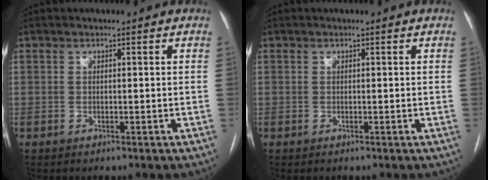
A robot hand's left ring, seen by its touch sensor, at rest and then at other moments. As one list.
[{"total": 0.0}]